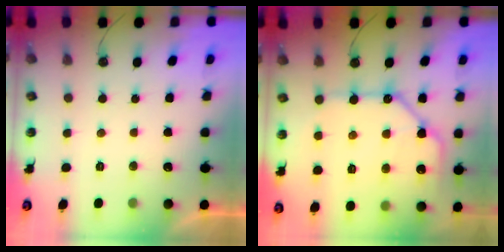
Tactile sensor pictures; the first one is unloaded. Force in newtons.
{"total": 15.5, "press": 15.4, "slide": 1.8}